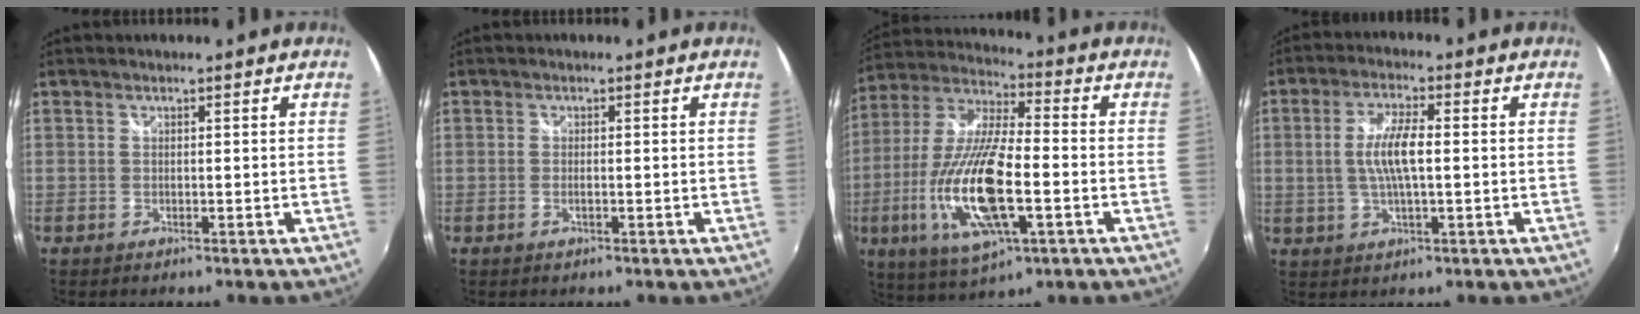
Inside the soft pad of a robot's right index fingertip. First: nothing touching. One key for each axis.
{"total": 1.0, "fx": -0.3, "fy": 0.2, "fz": 0.9, "tx": -0.019, "ty": -0.001, "tz": -0.007}
{"total": 20.0, "fx": -5.5, "fy": 6.1, "fz": 18.2, "tx": -0.376, "ty": -0.024, "tz": -0.101}
{"total": 7.3, "fx": 0.1, "fy": 2.0, "fz": 7.0, "tx": -0.136, "ty": 0.001, "tz": 0.004}